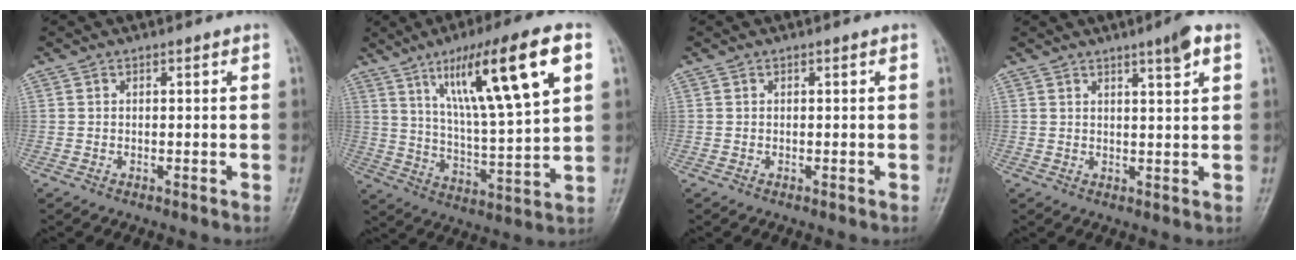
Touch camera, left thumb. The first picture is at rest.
{"total": 20.6, "force": [8.8, 3.9, 18.2], "torque": [-0.286, -0.018, 0.149]}
{"total": 0.0}
{"total": 4.4, "force": [2.4, 0.6, 3.6], "torque": [-0.053, -0.008, 0.037]}